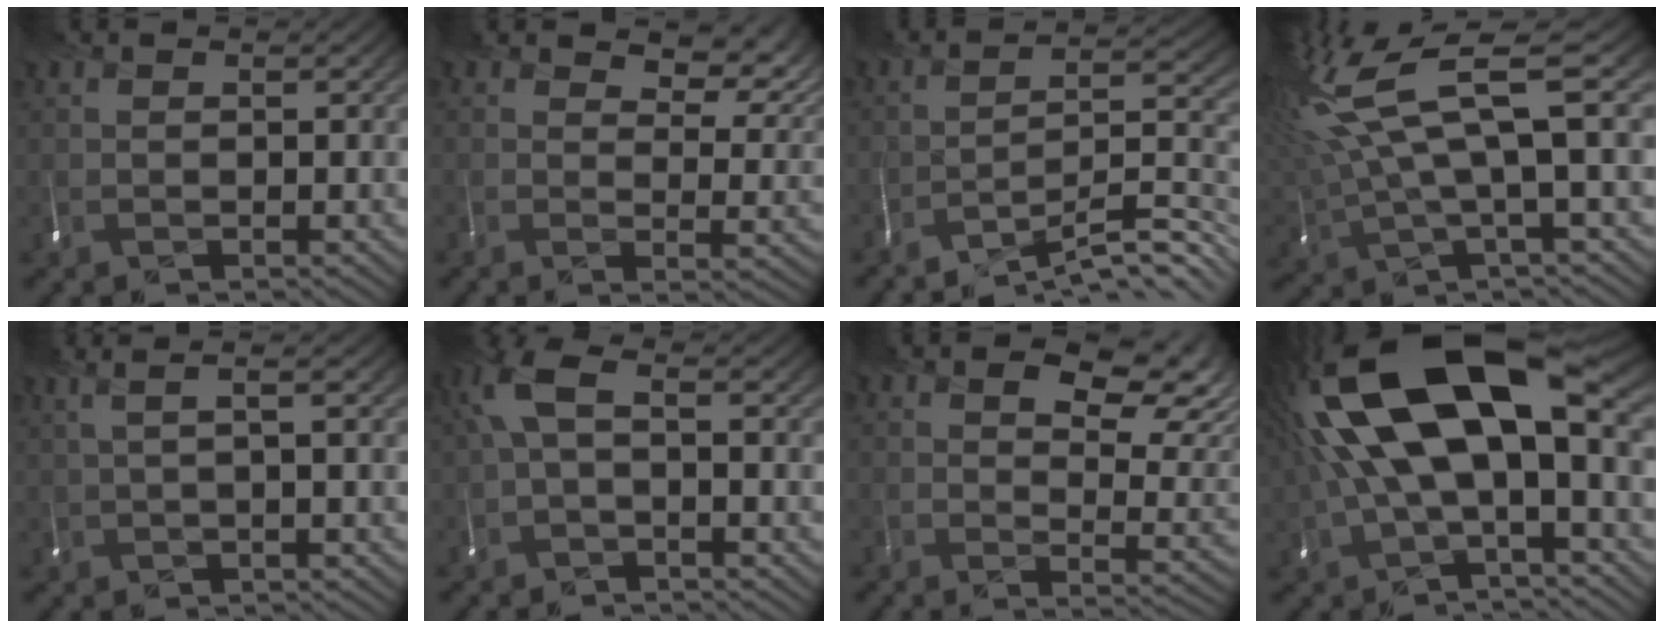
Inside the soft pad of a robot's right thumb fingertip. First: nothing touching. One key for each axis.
{"total": 6.5, "fx": 3.9, "fy": 2.5, "fz": 4.6, "tx": -0.071, "ty": -0.009, "tz": 0.065}
{"total": 9.5, "fx": -8.1, "fy": 0.4, "fz": 5.1, "tx": -0.065, "ty": 0.008, "tz": -0.141}
{"total": 11.8, "fx": 4.0, "fy": 2.5, "fz": 10.8, "tx": -0.245, "ty": 0.012, "tz": 0.080}
{"total": 1.7, "fx": 0.3, "fy": -0.4, "fz": 1.6, "tx": -0.018, "ty": 0.004, "tz": 0.004}
{"total": 3.3, "fx": -0.4, "fy": 1.4, "fz": 3.0, "tx": -0.081, "ty": 0.009, "tz": -0.017}
{"total": 8.2, "fx": 3.5, "fy": 3.9, "fz": 6.4, "tx": -0.085, "ty": -0.007, "tz": 0.047}
{"total": 15.9, "fx": 2.0, "fy": 7.0, "fz": 14.2, "tx": -0.296, "ty": -0.001, "tz": 0.040}